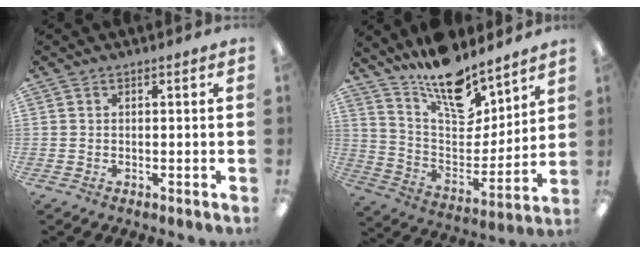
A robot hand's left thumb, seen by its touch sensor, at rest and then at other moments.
{"total": 16.7, "force": [13.6, 6.6, 7.1], "torque": [-0.124, -0.105, 0.241]}